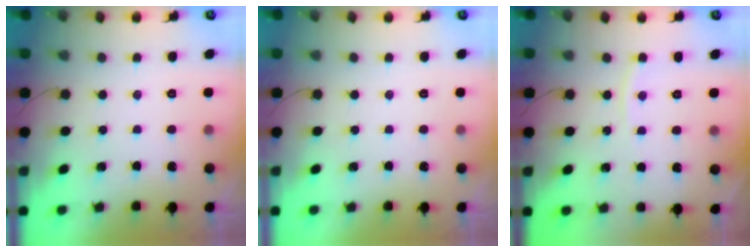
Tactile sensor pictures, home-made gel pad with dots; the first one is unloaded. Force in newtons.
{"total": 0.0}
{"total": 3.0, "press": 3.0, "slide": 0.4}